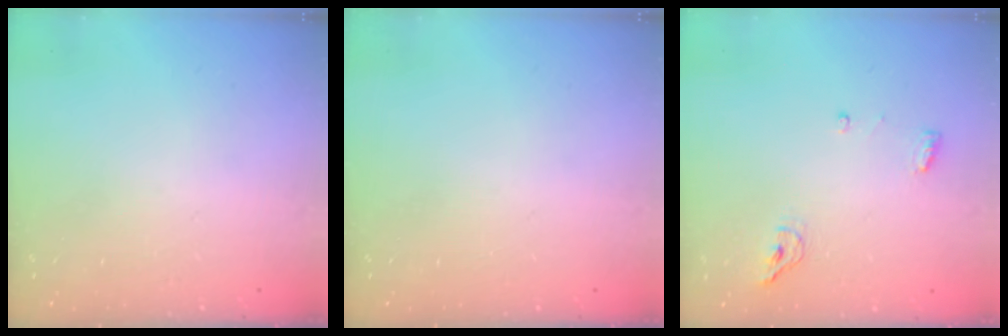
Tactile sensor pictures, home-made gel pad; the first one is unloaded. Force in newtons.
{"total": 0.0}
{"total": 5.4, "press": 5.3, "slide": 1.1}